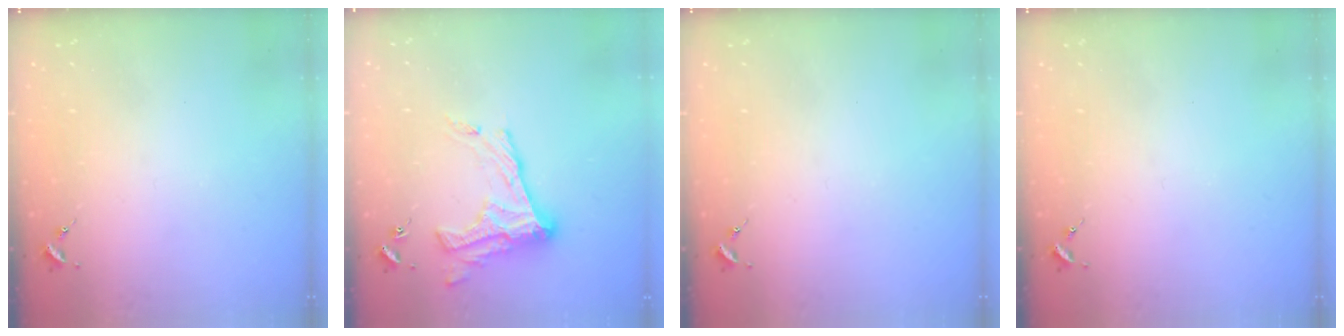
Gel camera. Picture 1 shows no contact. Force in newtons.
{"total": 15.9, "press": 15.9, "slide": 0.9}
{"total": 0.0}
{"total": 0.0}